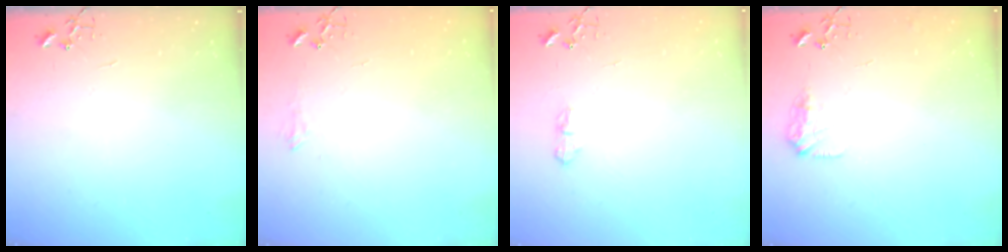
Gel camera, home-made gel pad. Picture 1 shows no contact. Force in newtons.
{"total": 6.6, "press": 6.6, "slide": 0.8}
{"total": 7.7, "press": 7.7, "slide": 0.7}
{"total": 9.4, "press": 9.4, "slide": 0.3}